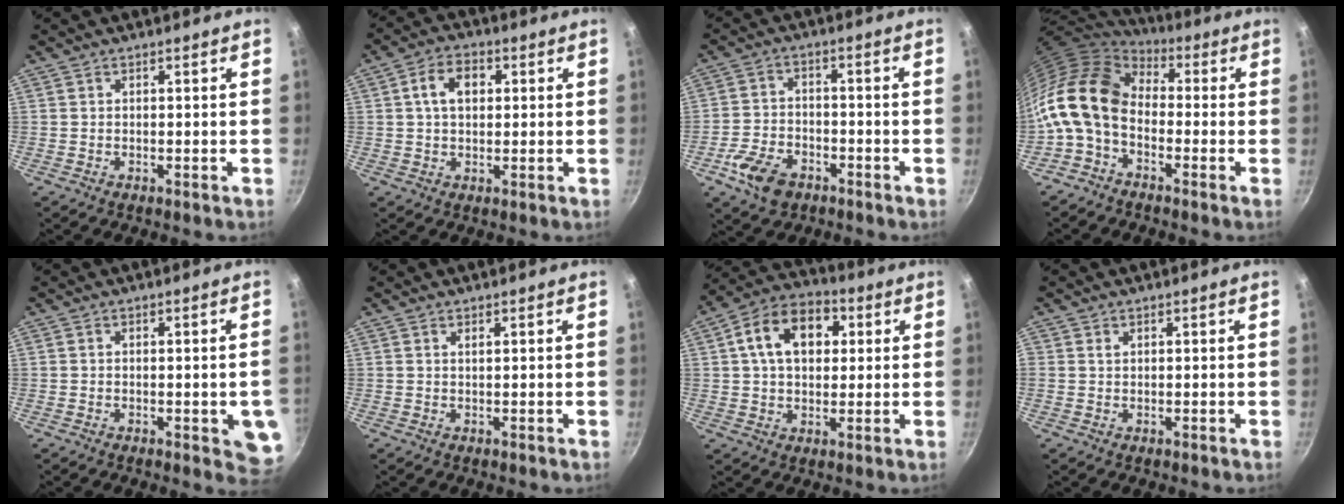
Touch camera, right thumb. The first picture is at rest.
{"total": 6.9, "force": [1.5, 4.8, 4.8], "torque": [-0.064, 0.012, 0.017]}
{"total": 8.5, "force": [-4.3, 5.1, 5.2], "torque": [-0.097, 0.022, -0.084]}
{"total": 15.6, "force": [-1.8, 10.7, 11.3], "torque": [-0.209, 0.035, -0.058]}
{"total": 6.5, "force": [-1.4, 2.4, 5.9], "torque": [-0.042, 0.001, -0.016]}
{"total": 0.5, "force": [0.4, 0.1, 0.4], "torque": [-0.006, 0.000, 0.006]}
{"total": 13.7, "force": [3.4, 9.4, 9.4], "torque": [-0.124, 0.017, 0.039]}
{"total": 0.6, "force": [0.3, 0.5, 0.2], "torque": [-0.004, -0.002, 0.005]}